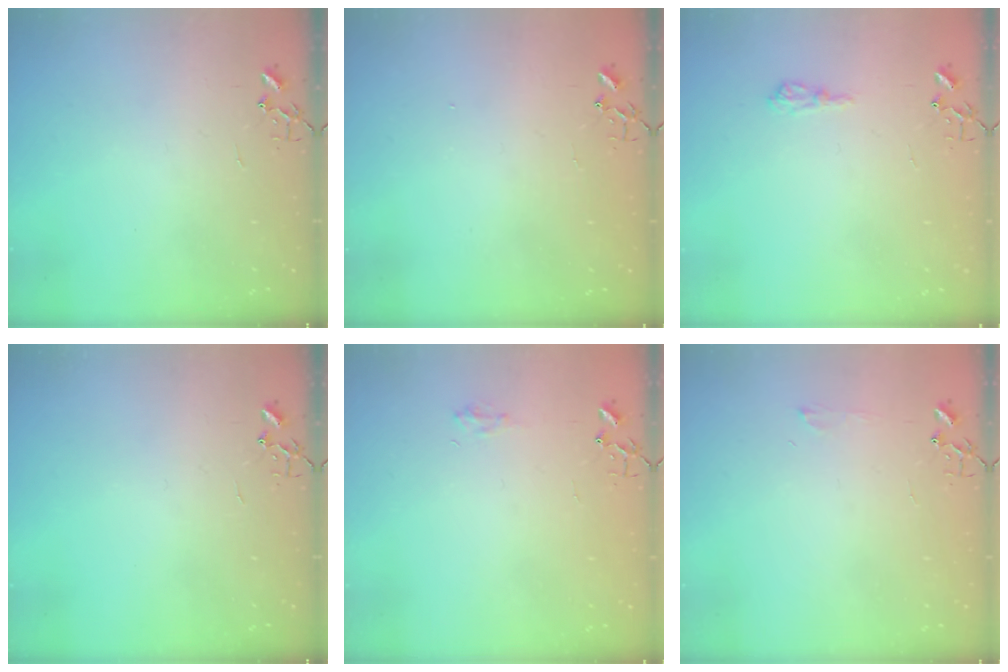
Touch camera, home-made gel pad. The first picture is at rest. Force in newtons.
{"total": 1.3, "press": 1.2, "slide": 0.1}
{"total": 7.1, "press": 7.1, "slide": 0.9}
{"total": 0.0}
{"total": 6.7, "press": 6.6, "slide": 0.7}
{"total": 4.2, "press": 4.2, "slide": 0.6}